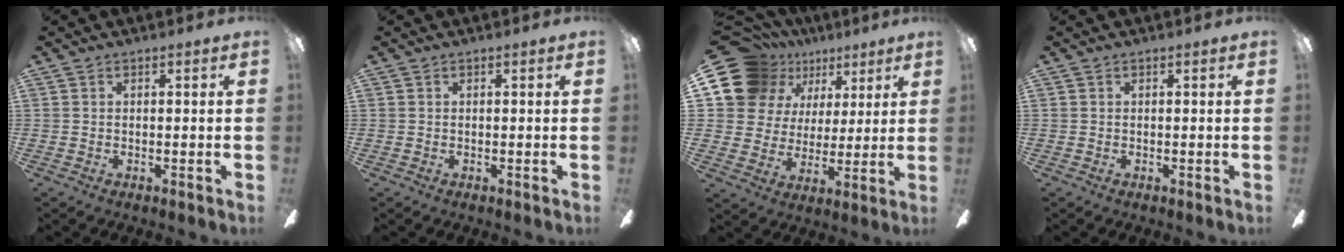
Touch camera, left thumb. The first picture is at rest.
{"total": 0.0}
{"total": 15.8, "force": [8.2, 12.5, 5.0], "torque": [-0.096, -0.042, 0.167]}
{"total": 0.0}